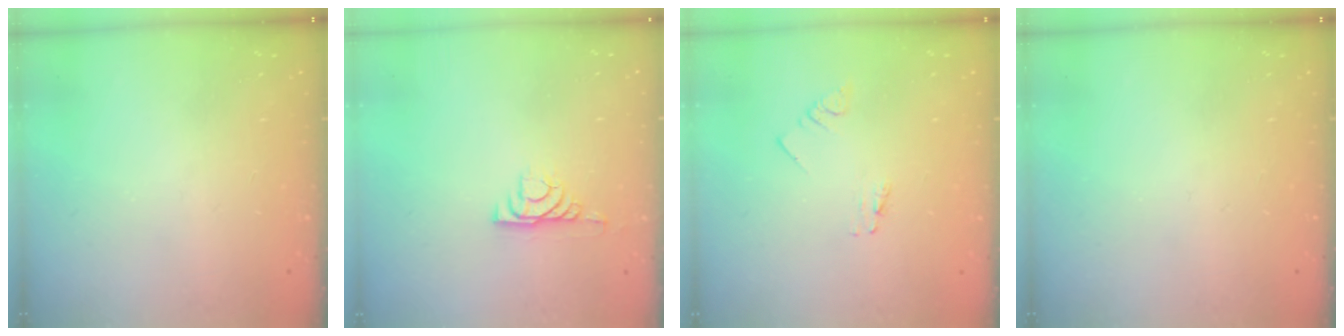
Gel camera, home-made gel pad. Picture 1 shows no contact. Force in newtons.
{"total": 5.4, "press": 5.4, "slide": 0.7}
{"total": 0.6, "press": 0.6, "slide": 0.1}
{"total": 0.0}